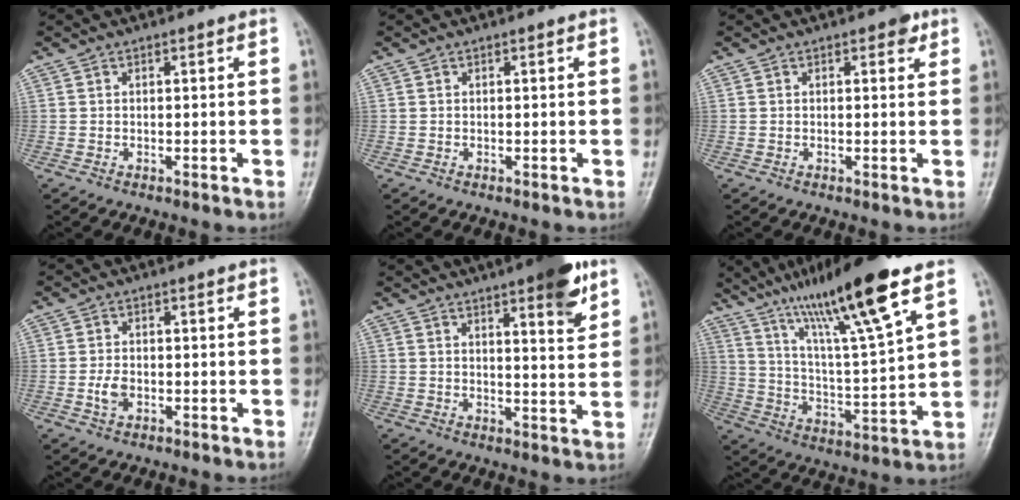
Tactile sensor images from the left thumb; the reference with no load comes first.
{"total": 0.0}
{"total": 1.9, "force": [1.0, 1.1, 1.2], "torque": [-0.003, -0.001, 0.009]}
{"total": 2.9, "force": [-0.8, 1.9, 2.1], "torque": [-0.038, 0.006, -0.017]}
{"total": 9.8, "force": [5.6, 2.3, 7.7], "torque": [-0.090, -0.027, 0.072]}
{"total": 18.9, "force": [11.9, 1.5, 14.5], "torque": [-0.244, -0.049, 0.210]}